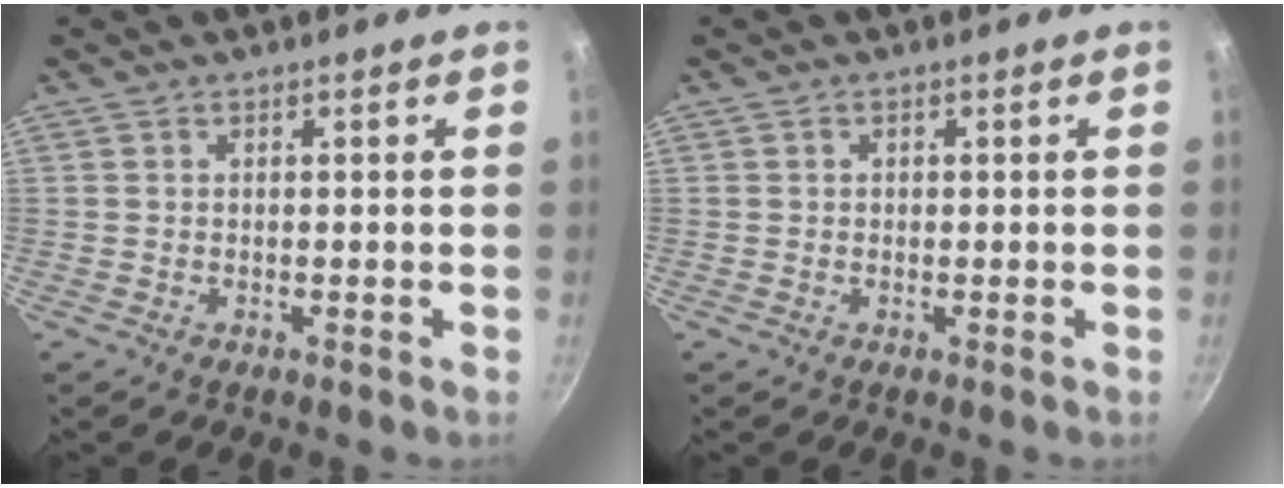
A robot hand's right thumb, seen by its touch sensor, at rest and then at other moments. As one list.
[{"total": 0.7, "force": [0.1, 0.6, 0.2], "torque": [-0.001, 0.003, 0.001]}]